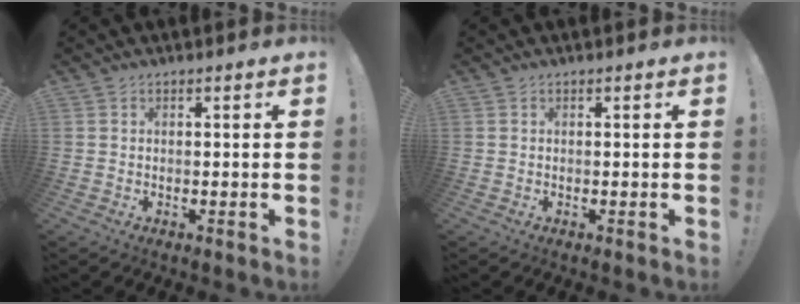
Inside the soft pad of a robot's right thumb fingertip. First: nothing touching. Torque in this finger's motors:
{"motor_torque": [0.01, 0.15, 0.00, 0.00, 0.00]}